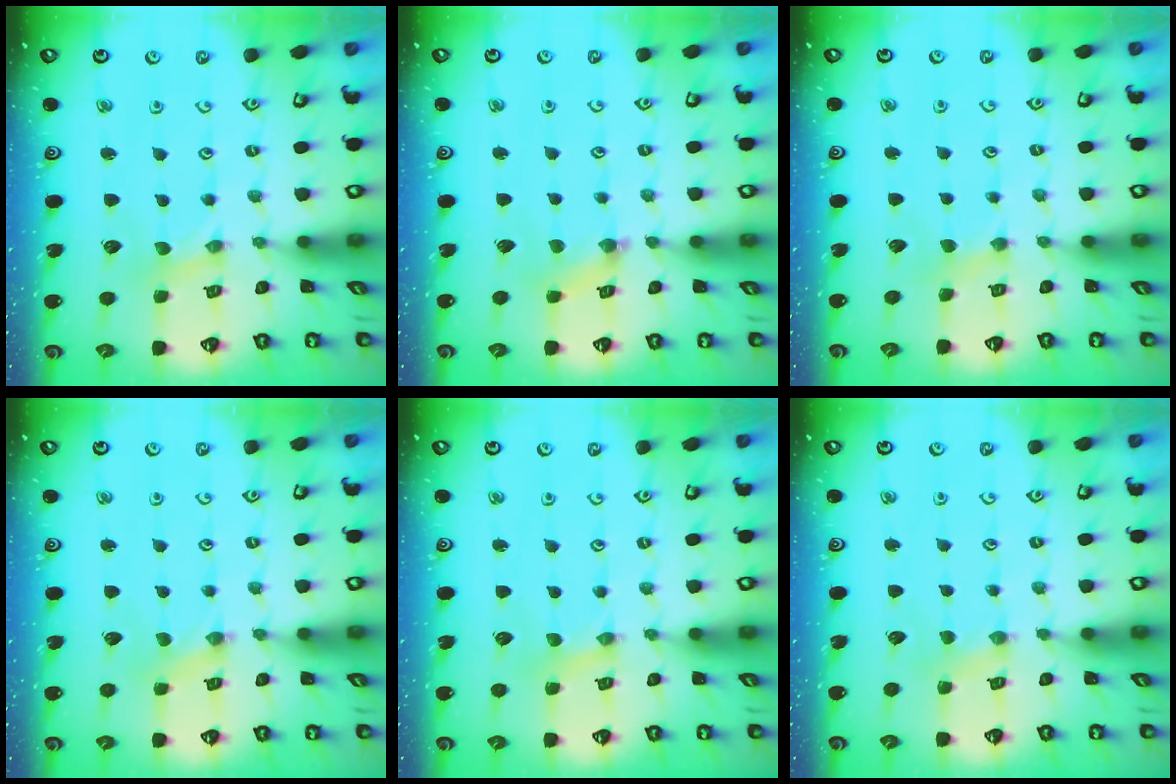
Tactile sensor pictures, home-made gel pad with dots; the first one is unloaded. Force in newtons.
{"total": 2.0, "press": 2.0, "slide": 0.4}
{"total": 2.4, "press": 2.3, "slide": 0.5}
{"total": 0.0}
{"total": 0.6, "press": 0.6, "slide": 0.1}
{"total": 2.9, "press": 2.9, "slide": 0.4}